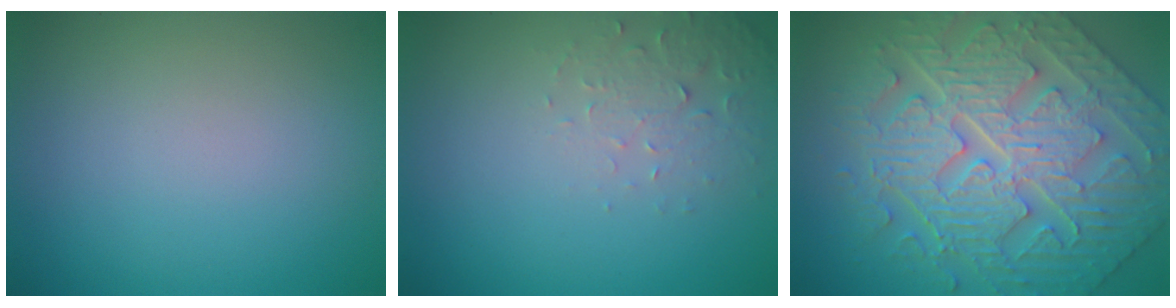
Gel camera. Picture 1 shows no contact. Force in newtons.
{"total": 2.2, "press": 2.2, "slide": 0.4}
{"total": 8.9, "press": 7.2, "slide": 5.1}